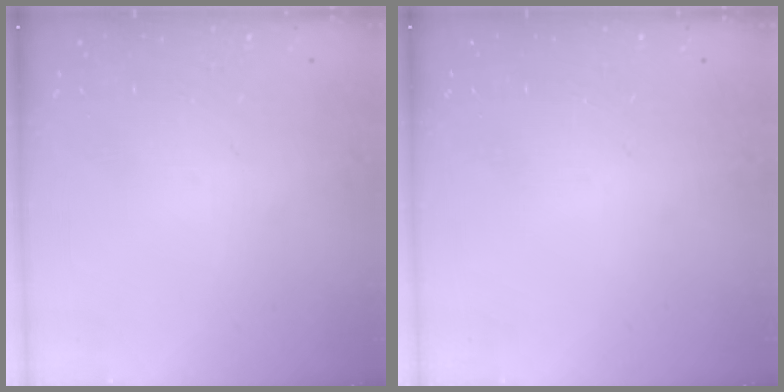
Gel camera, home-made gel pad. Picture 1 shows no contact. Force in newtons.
{"total": 0.0}